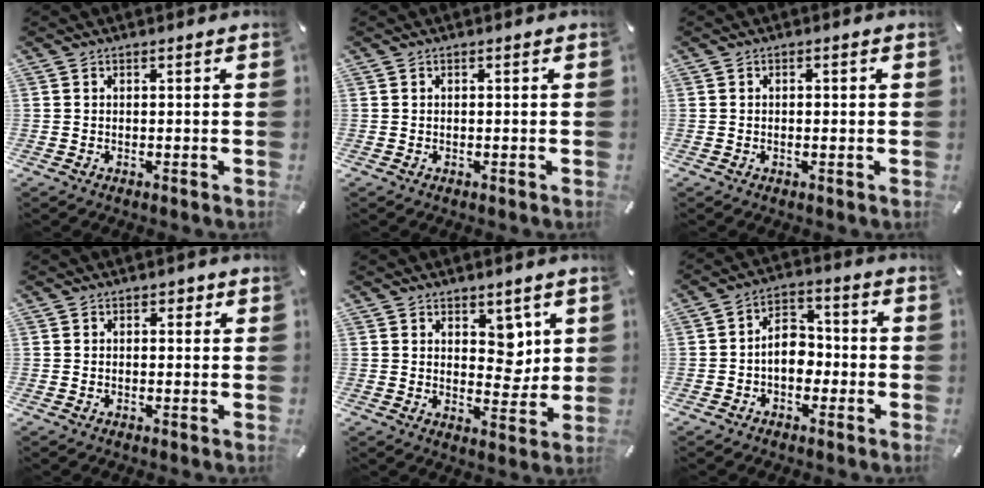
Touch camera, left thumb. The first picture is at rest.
{"total": 0.0}
{"total": 1.1, "force": [-0.3, 0.3, 1.0], "torque": [-0.019, 0.001, -0.006]}
{"total": 1.3, "force": [0.2, 1.0, 0.8], "torque": [0.000, 0.000, -0.002]}
{"total": 6.7, "force": [2.9, 5.0, 3.4], "torque": [-0.017, -0.022, 0.045]}
{"total": 7.7, "force": [-1.7, 5.6, 5.0], "torque": [-0.093, 0.016, -0.033]}